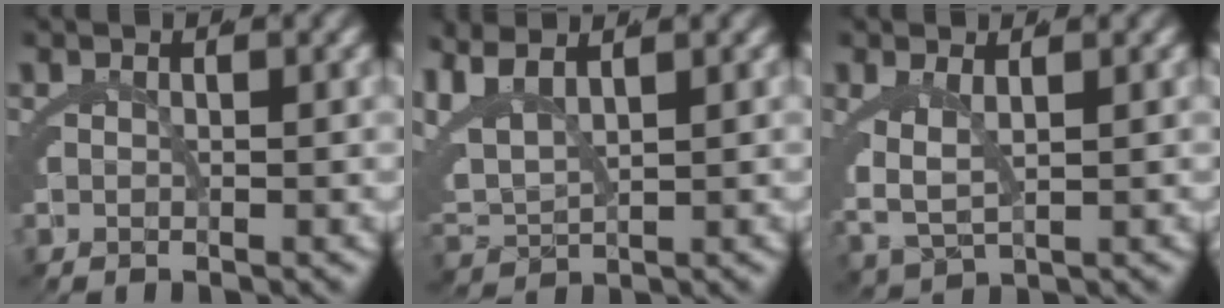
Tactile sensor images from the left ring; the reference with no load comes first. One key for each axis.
{"total": 5.5, "fx": 2.1, "fy": 3.8, "fz": 3.3, "tx": -0.113, "ty": -0.010, "tz": 0.050}
{"total": 3.2, "fx": 0.6, "fy": 1.9, "fz": 2.6, "tx": -0.072, "ty": -0.014, "tz": 0.025}